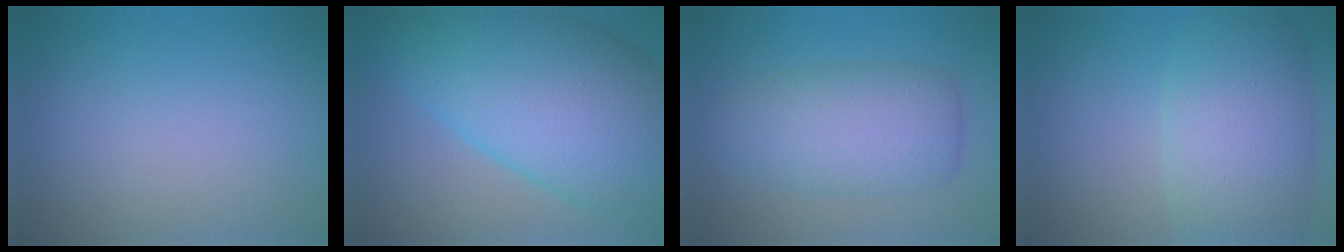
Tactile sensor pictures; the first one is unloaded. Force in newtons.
{"total": 15.1, "press": 15.1, "slide": 0.4}
{"total": 5.8, "press": 5.8, "slide": 0.0}
{"total": 7.6, "press": 7.6, "slide": 0.2}